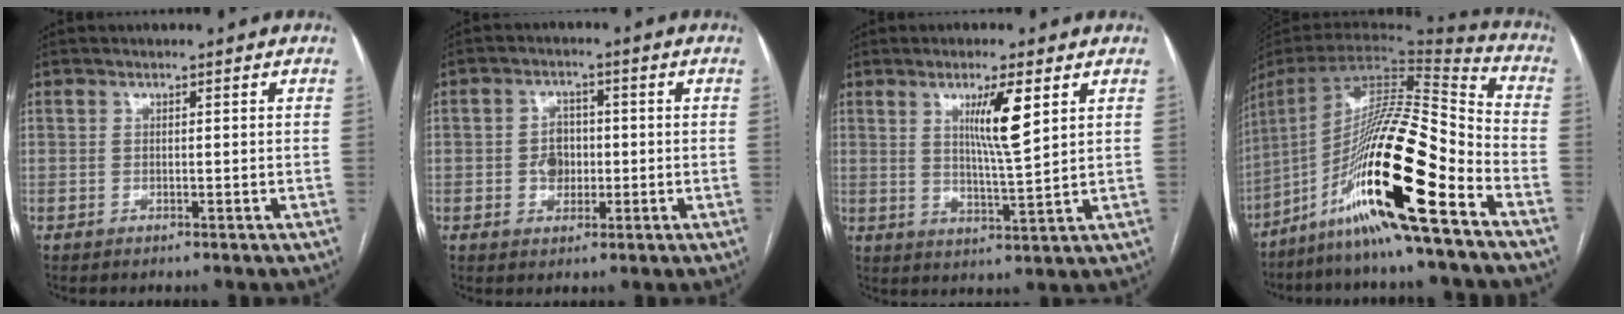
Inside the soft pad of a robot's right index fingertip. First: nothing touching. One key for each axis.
{"total": 4.2, "fx": -0.4, "fy": 3.4, "fz": 2.4, "tx": -0.037, "ty": 0.009, "tz": -0.003}
{"total": 7.2, "fx": 2.9, "fy": 0.0, "fz": 6.6, "tx": -0.116, "ty": -0.011, "tz": 0.052}
{"total": 22.6, "fx": -11.8, "fy": 0.3, "fz": 19.2, "tx": -0.353, "ty": -0.012, "tz": -0.216}